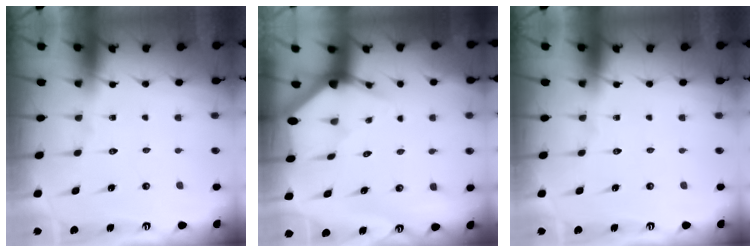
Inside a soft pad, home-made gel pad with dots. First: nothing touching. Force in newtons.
{"total": 2.8, "press": 2.8, "slide": 0.2}
{"total": 0.0}